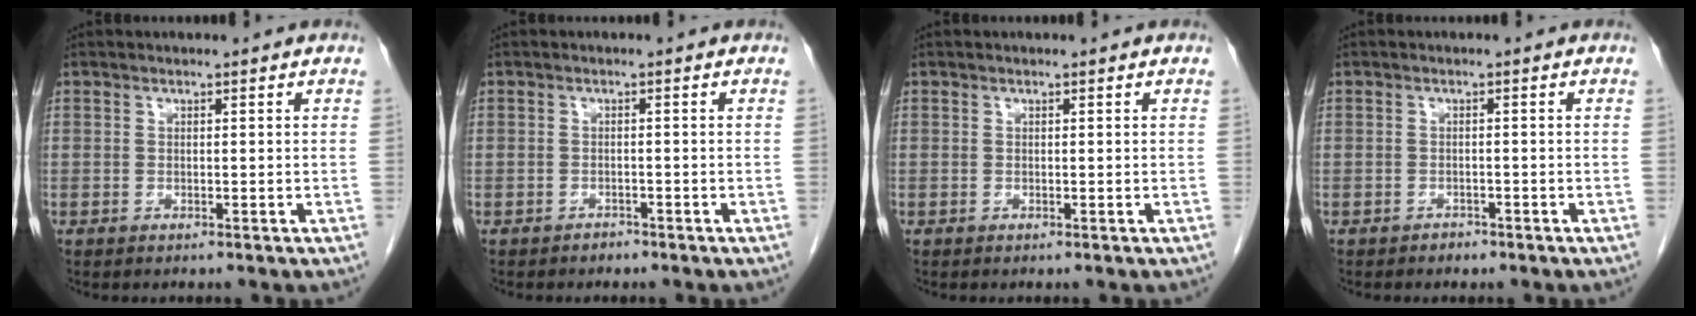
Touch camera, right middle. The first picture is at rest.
{"total": 1.0, "force": [-0.9, 0.5, 0.0], "torque": [-0.002, 0.002, -0.017]}
{"total": 0.0}
{"total": 1.1, "force": [-0.9, 0.6, 0.1], "torque": [-0.004, 0.002, -0.015]}